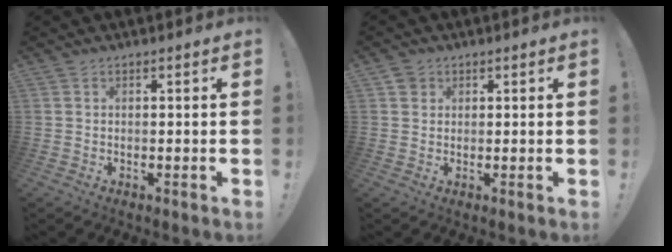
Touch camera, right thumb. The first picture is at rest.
{"total": 2.3, "force": [1.3, 1.9, 0.3], "torque": [0.005, -0.005, 0.022]}